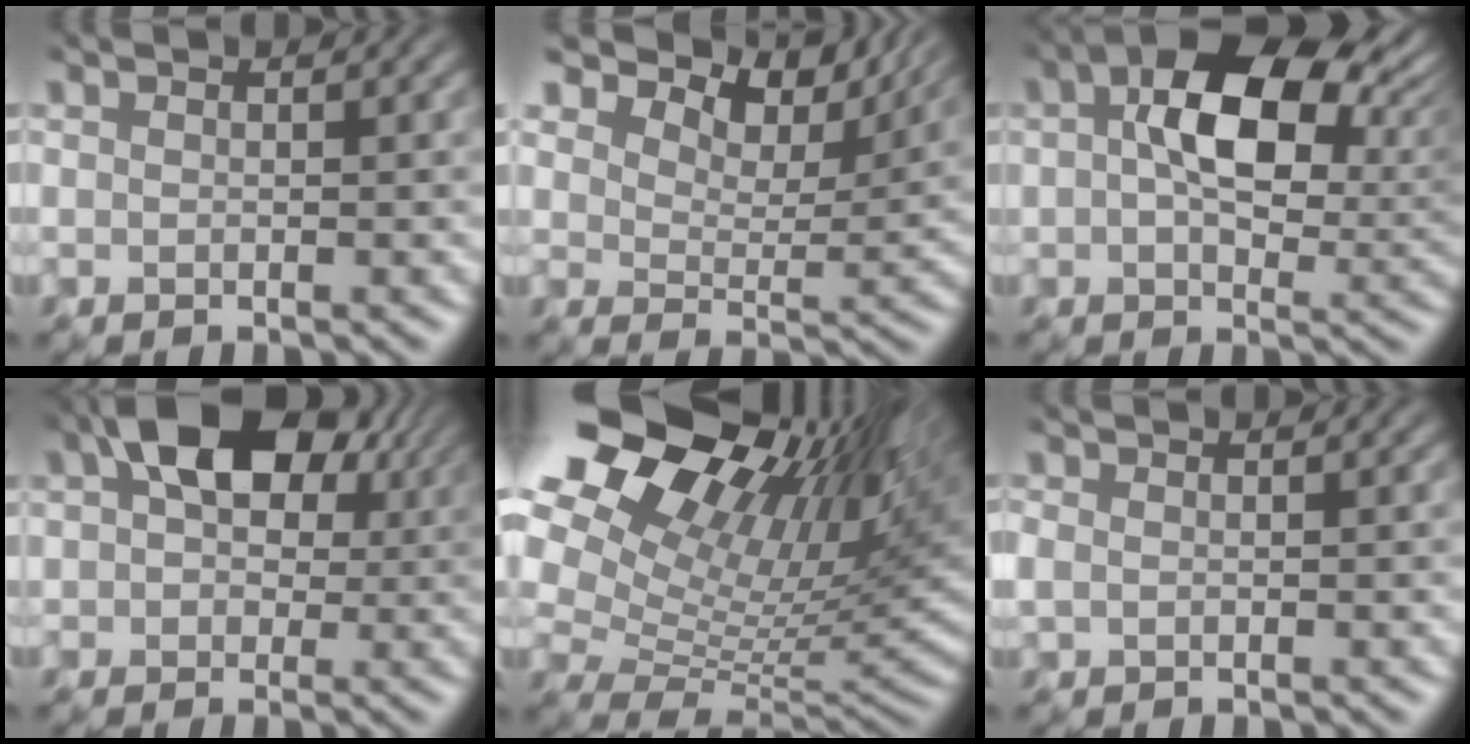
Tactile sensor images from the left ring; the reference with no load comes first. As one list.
[{"total": 11.7, "force": [8.9, 5.2, 5.5], "torque": [-0.103, -0.003, 0.126]}, {"total": 11.2, "force": [3.0, 6.4, 8.7], "torque": [-0.141, 0.006, 0.045]}, {"total": 9.0, "force": [3.3, 5.7, 6.1], "torque": [-0.098, 0.020, 0.040]}, {"total": 18.0, "force": [10.3, 8.9, 11.9], "torque": [-0.213, 0.041, 0.169]}, {"total": 0.7, "force": [-0.1, 0.6, 0.4], "torque": [-0.011, -0.003, -0.002]}]